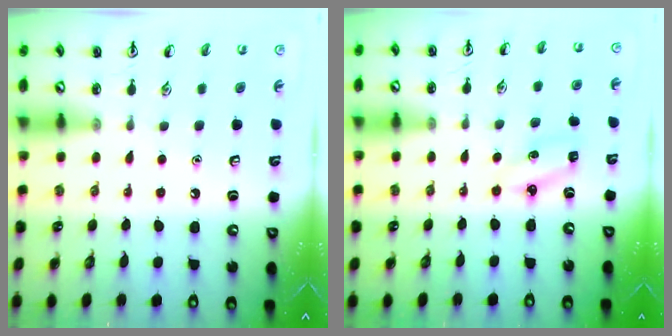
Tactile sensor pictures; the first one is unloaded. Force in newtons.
{"total": 3.7, "press": 3.5, "slide": 1.1}